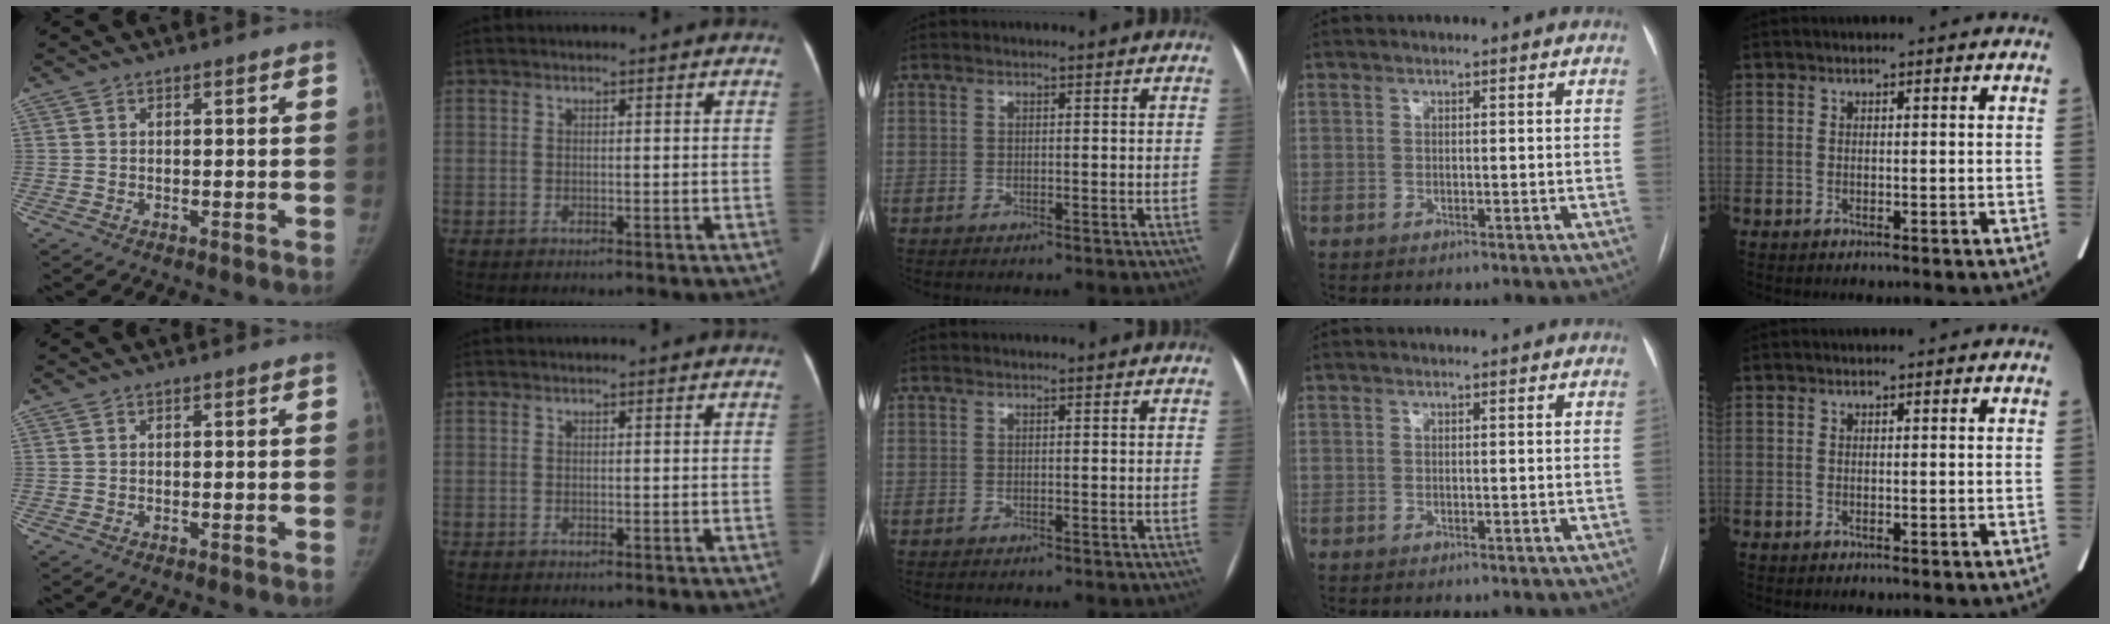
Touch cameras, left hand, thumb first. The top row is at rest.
{}